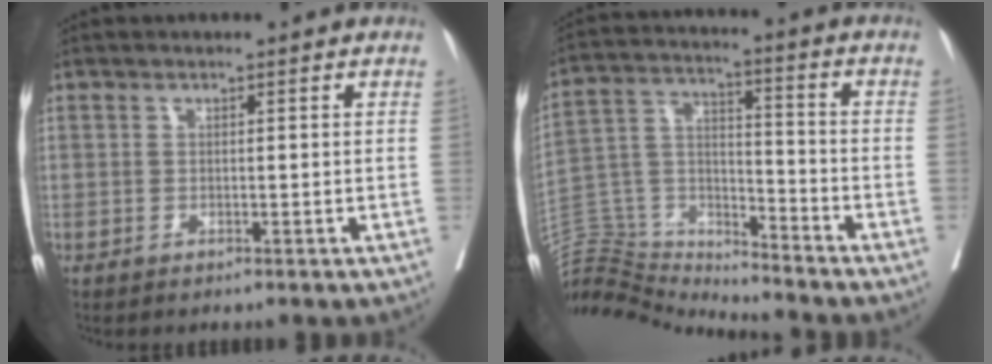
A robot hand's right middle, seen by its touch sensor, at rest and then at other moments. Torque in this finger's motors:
{"motor_torque": [-0.70, -1.44, 0.00, -0.01]}